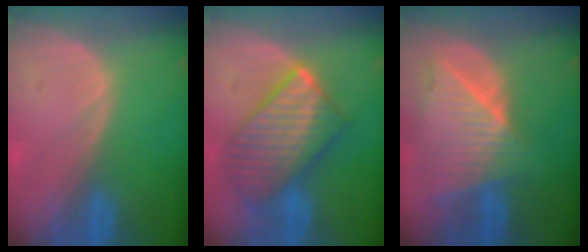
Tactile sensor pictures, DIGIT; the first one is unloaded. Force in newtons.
{"total": 10.2, "press": 10.2, "slide": 0.7}
{"total": 9.1, "press": 8.1, "slide": 4.0}